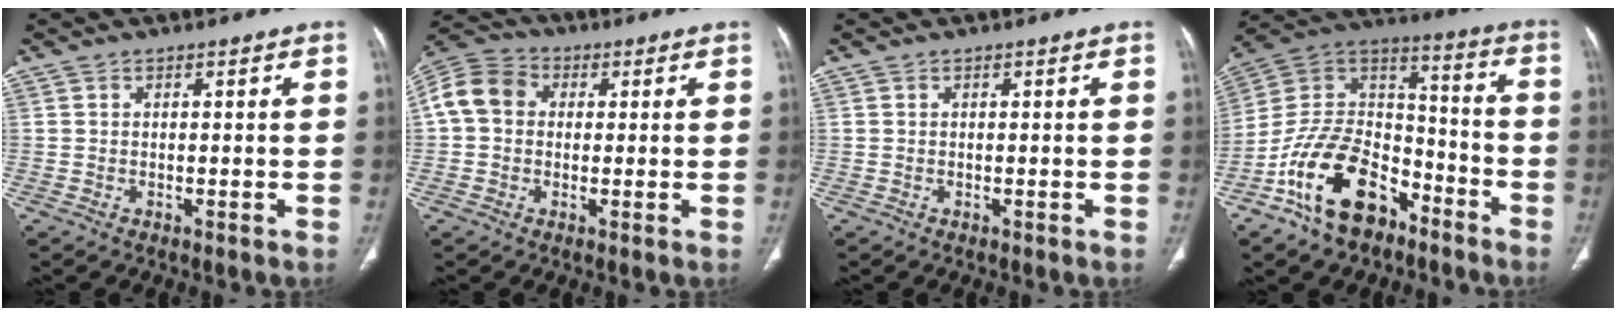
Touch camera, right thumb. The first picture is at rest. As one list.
[{"total": 9.5, "force": [1.2, 7.8, 5.4], "torque": [-0.099, 0.029, 0.010]}, {"total": 0.0}, {"total": 19.3, "force": [-11.3, 11.2, 10.9], "torque": [-0.163, 0.095, -0.206]}]